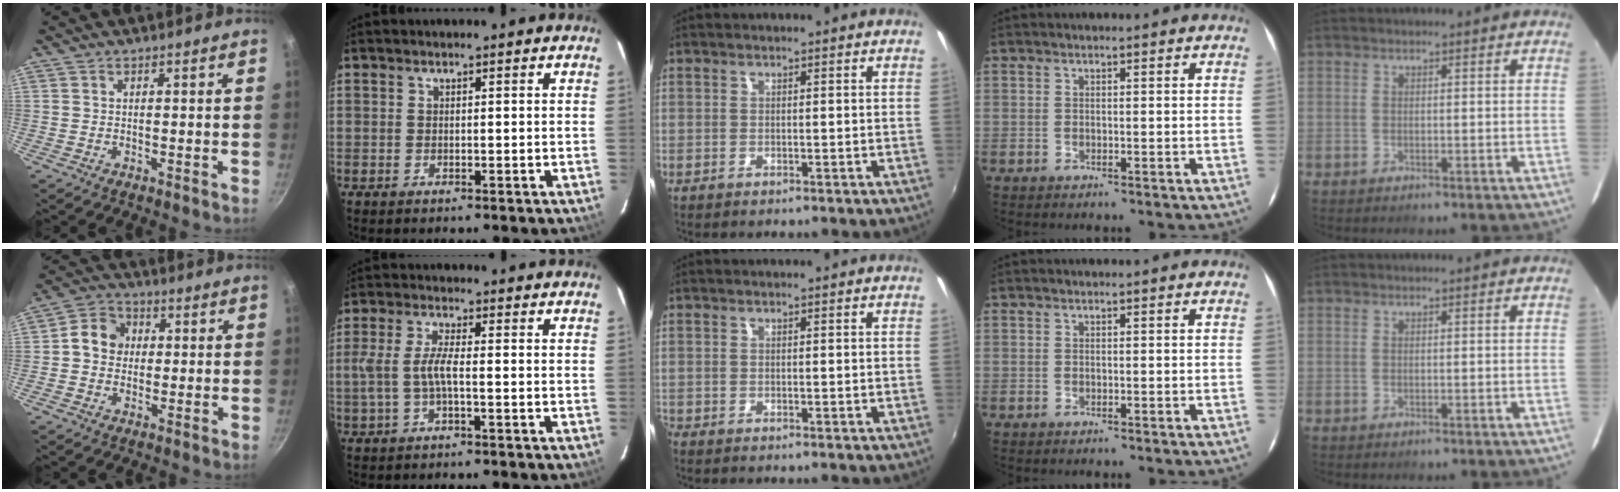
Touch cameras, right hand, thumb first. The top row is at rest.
{"thumb": {"total": 7.1, "force": [0.6, 6.1, 3.6], "torque": [-0.034, 0.013, -0.008]}, "index": {"total": 5.1, "force": [-1.1, 0.9, 4.9], "torque": [-0.107, 0.002, -0.018]}, "middle": {"total": 0.6, "force": [-0.5, 0.1, 0.2], "torque": [-0.003, -0.005, -0.013]}}